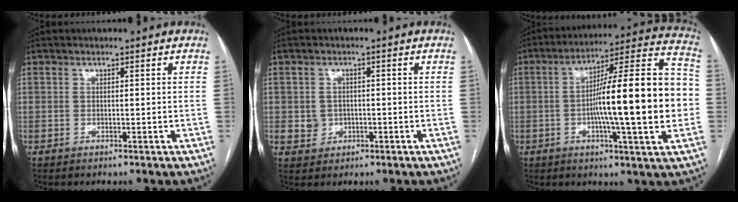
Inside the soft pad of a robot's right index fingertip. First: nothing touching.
{"total": 2.9, "force": [-0.2, 2.7, 0.8], "torque": [-0.008, 0.004, 0.004]}
{"total": 22.2, "force": [-2.0, 1.5, 22.1], "torque": [-0.297, 0.023, -0.037]}